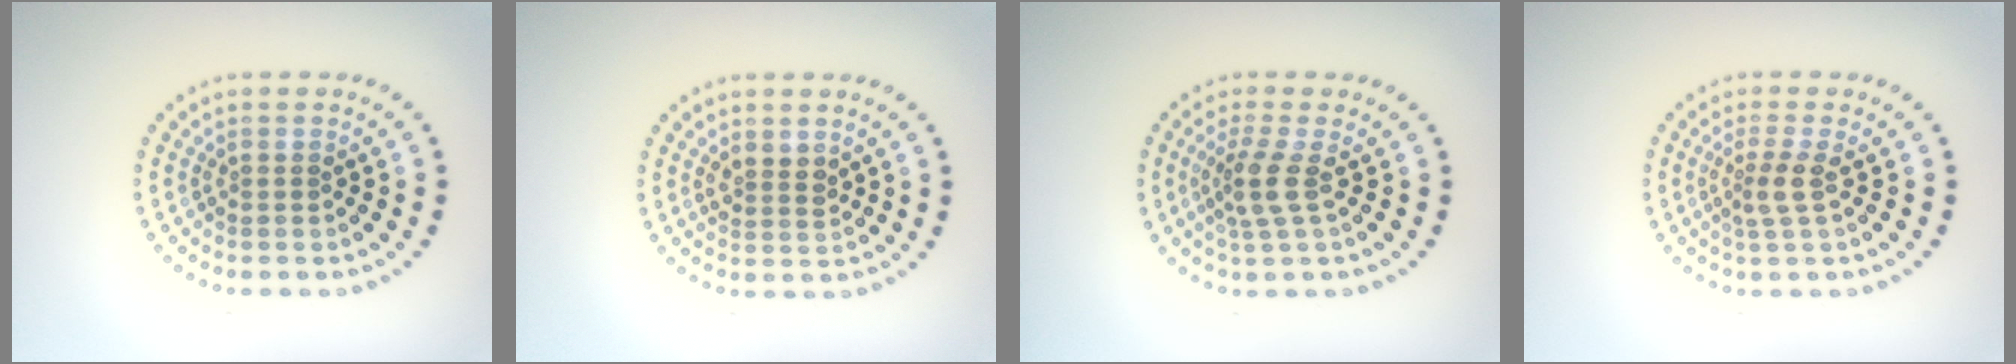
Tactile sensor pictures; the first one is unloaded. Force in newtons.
{"total": 1.6, "press": 1.4, "slide": 0.8}
{"total": 2.6, "press": 1.9, "slide": 1.7}
{"total": 2.0, "press": 1.6, "slide": 1.2}